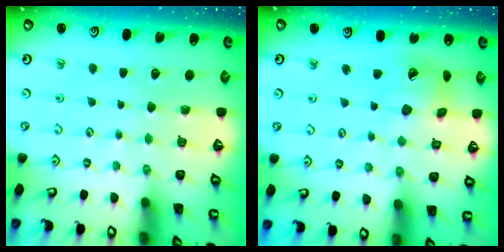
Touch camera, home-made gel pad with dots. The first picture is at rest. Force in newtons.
{"total": 13.7, "press": 13.6, "slide": 1.9}